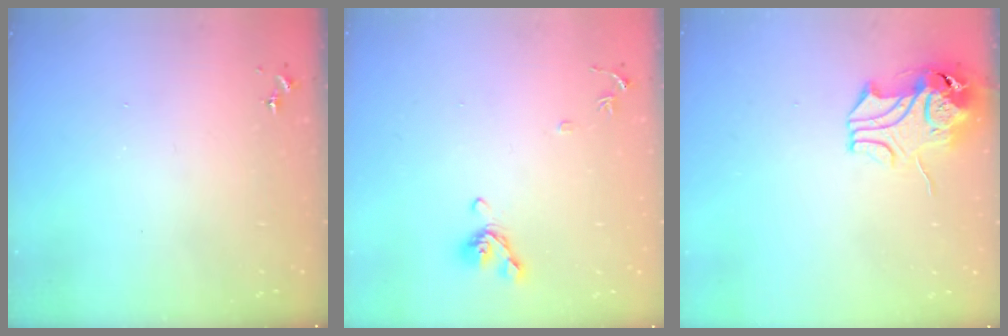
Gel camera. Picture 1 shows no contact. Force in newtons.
{"total": 8.4, "press": 8.3, "slide": 1.5}
{"total": 10.6, "press": 10.5, "slide": 1.8}